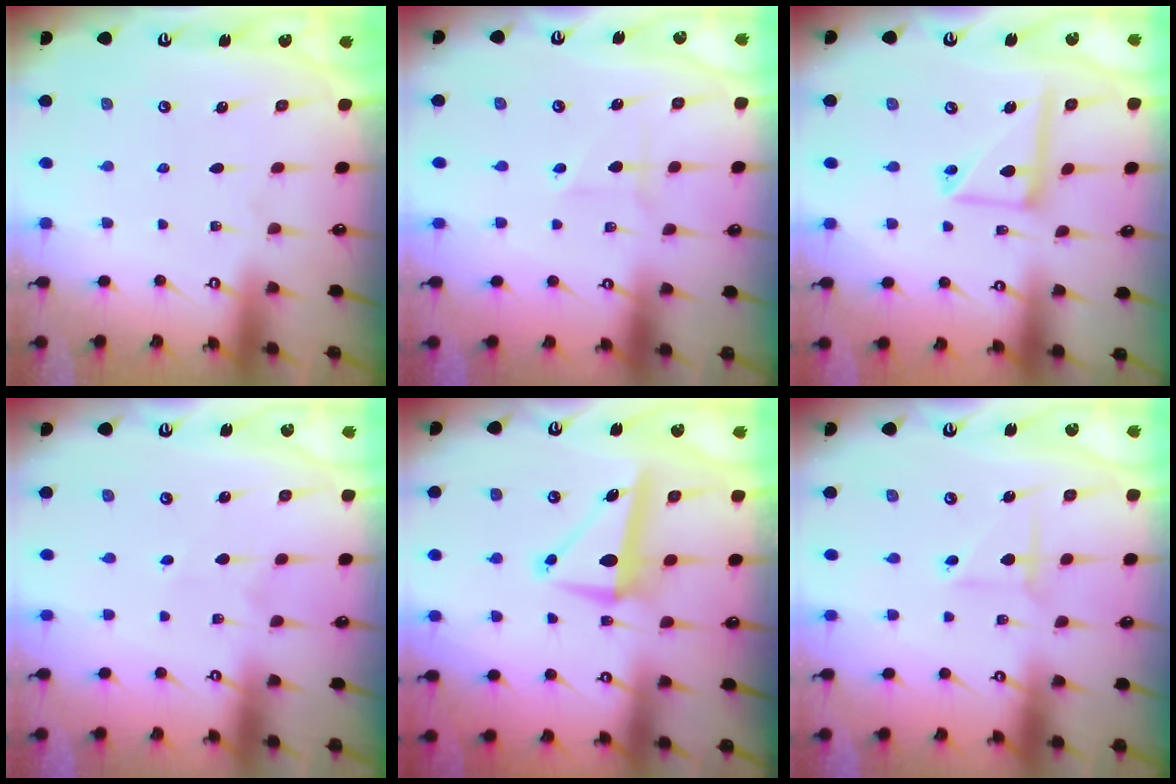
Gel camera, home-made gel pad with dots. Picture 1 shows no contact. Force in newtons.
{"total": 1.7, "press": 1.5, "slide": 0.9}
{"total": 10.2, "press": 10.2, "slide": 0.8}
{"total": 1.4, "press": 1.3, "slide": 0.1}
{"total": 8.0, "press": 7.7, "slide": 2.2}
{"total": 3.5, "press": 3.5, "slide": 0.2}